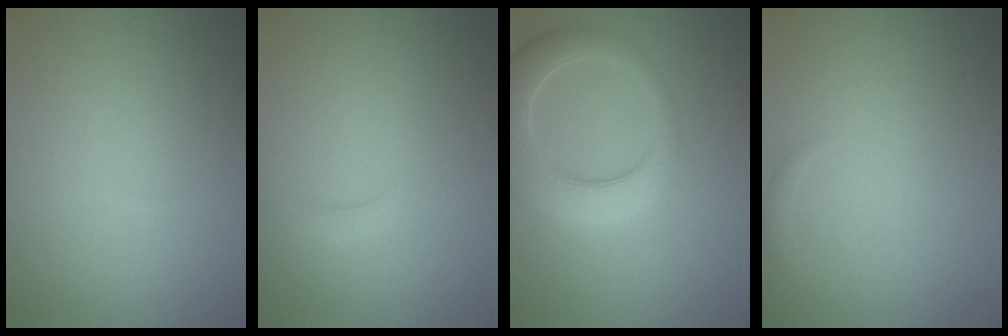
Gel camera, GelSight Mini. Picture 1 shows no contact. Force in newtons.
{"total": 1.5, "press": 1.5, "slide": 0.2}
{"total": 7.1, "press": 7.1, "slide": 0.6}
{"total": 0.7, "press": 0.7, "slide": 0.1}